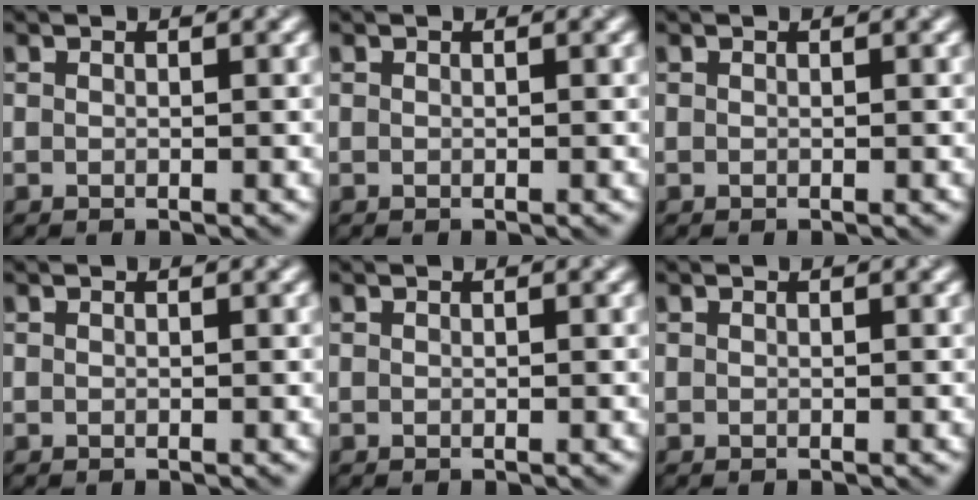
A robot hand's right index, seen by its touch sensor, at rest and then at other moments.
{"total": 0.0}
{"total": 0.0}
{"total": 0.0}
{"total": 0.0}
{"total": 0.0}